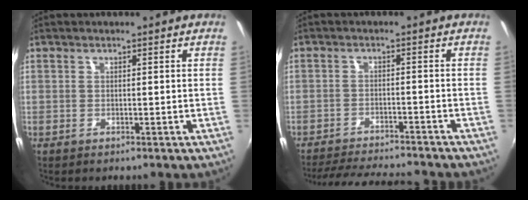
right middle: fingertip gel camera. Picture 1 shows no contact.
{"total": 13.9, "force": [-12.6, 1.8, 5.4], "torque": [-0.117, -0.011, -0.185]}